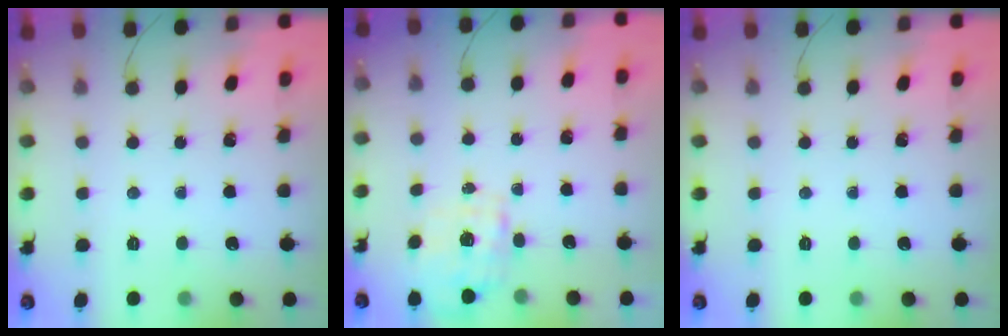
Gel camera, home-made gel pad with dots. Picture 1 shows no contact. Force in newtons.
{"total": 1.8, "press": 1.7, "slide": 0.6}
{"total": 0.0}